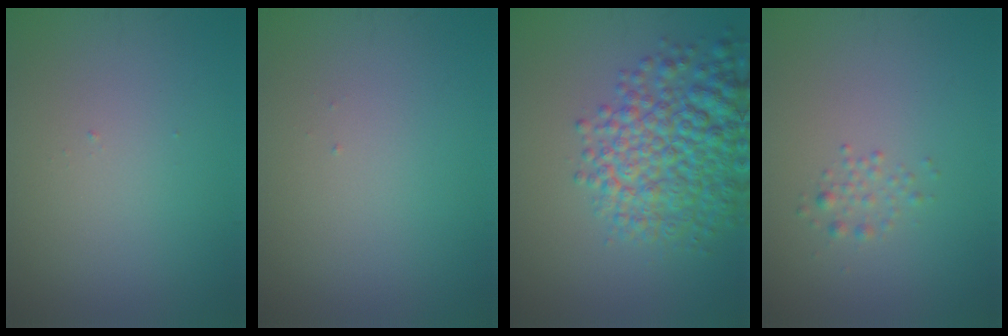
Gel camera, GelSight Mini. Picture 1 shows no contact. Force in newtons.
{"total": 0.0}
{"total": 7.6, "press": 7.6, "slide": 0.3}
{"total": 1.2, "press": 1.2, "slide": 0.0}